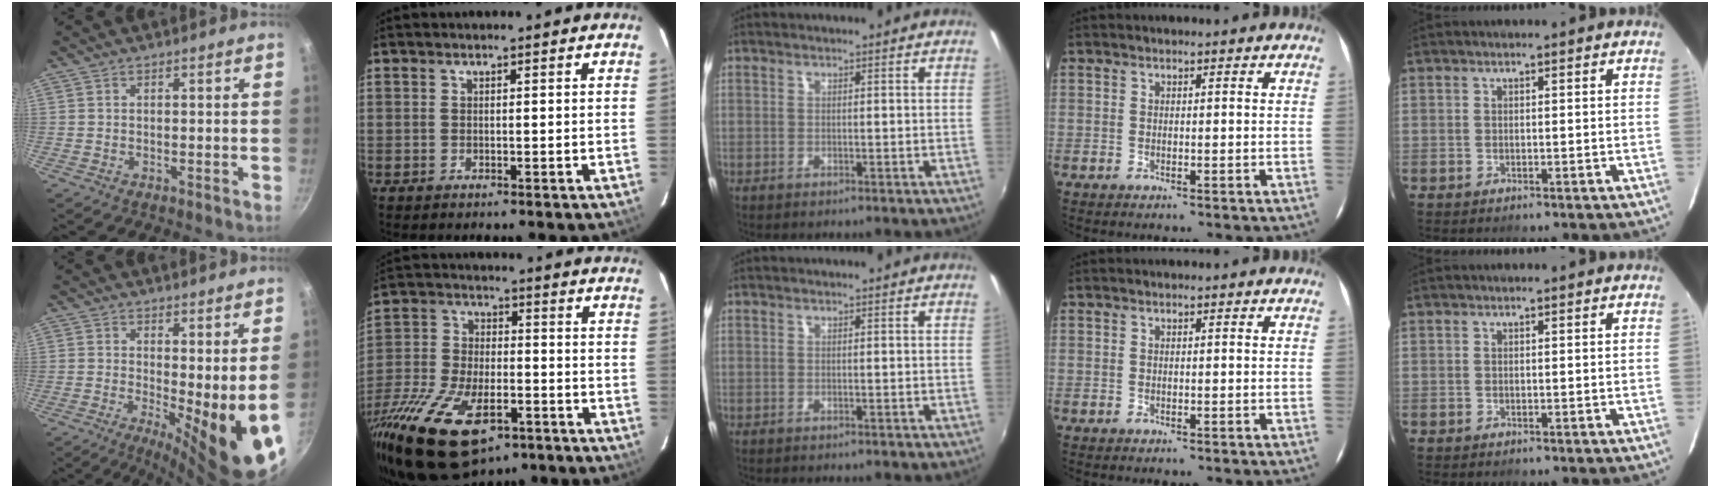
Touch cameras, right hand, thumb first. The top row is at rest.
{"thumb": {"total": 10.2, "force": [-0.7, 2.1, 9.9], "torque": [-0.119, -0.016, -0.006]}, "index": {"total": 28.3, "force": [-15.5, 14.0, 19.1], "torque": [-0.420, -0.058, -0.259]}}